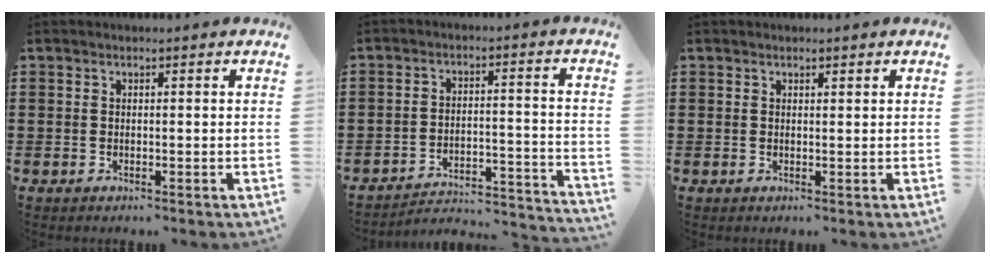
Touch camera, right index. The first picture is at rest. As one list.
[{"total": 3.4, "force": [-3.3, 0.2, 0.6], "torque": [-0.017, 0.001, -0.072]}, {"total": 0.5, "force": [0.4, 0.3, 0.1], "torque": [-0.003, 0.002, 0.008]}]